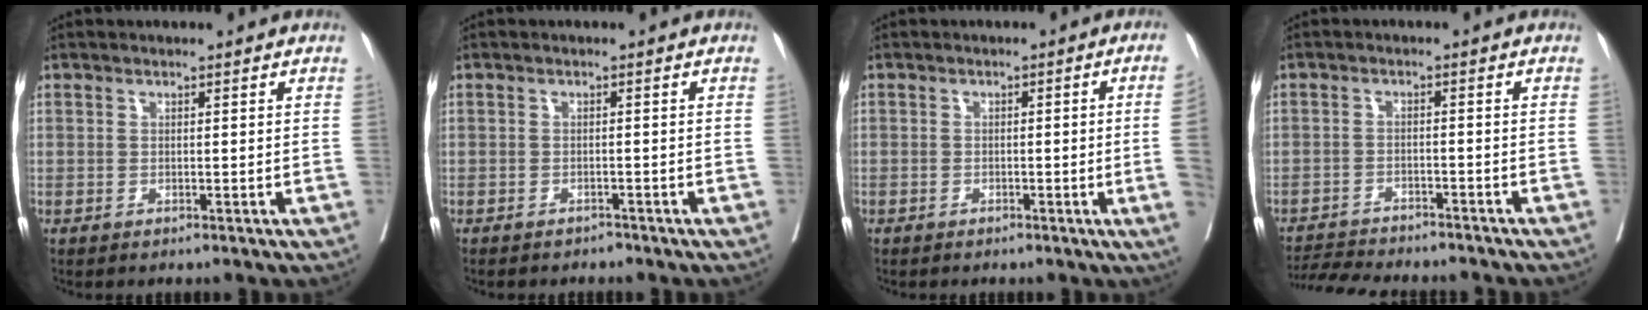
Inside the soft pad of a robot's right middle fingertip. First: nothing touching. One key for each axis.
{"total": 1.9, "fx": -1.7, "fy": 0.6, "fz": 0.2, "tx": -0.002, "ty": -0.001, "tz": -0.026}
{"total": 5.3, "fx": -1.0, "fy": -1.5, "fz": 5.0, "tx": -0.059, "ty": -0.005, "tz": -0.012}
{"total": 9.9, "fx": -9.4, "fy": 1.1, "fz": 2.7, "tx": -0.042, "ty": -0.001, "tz": -0.141}